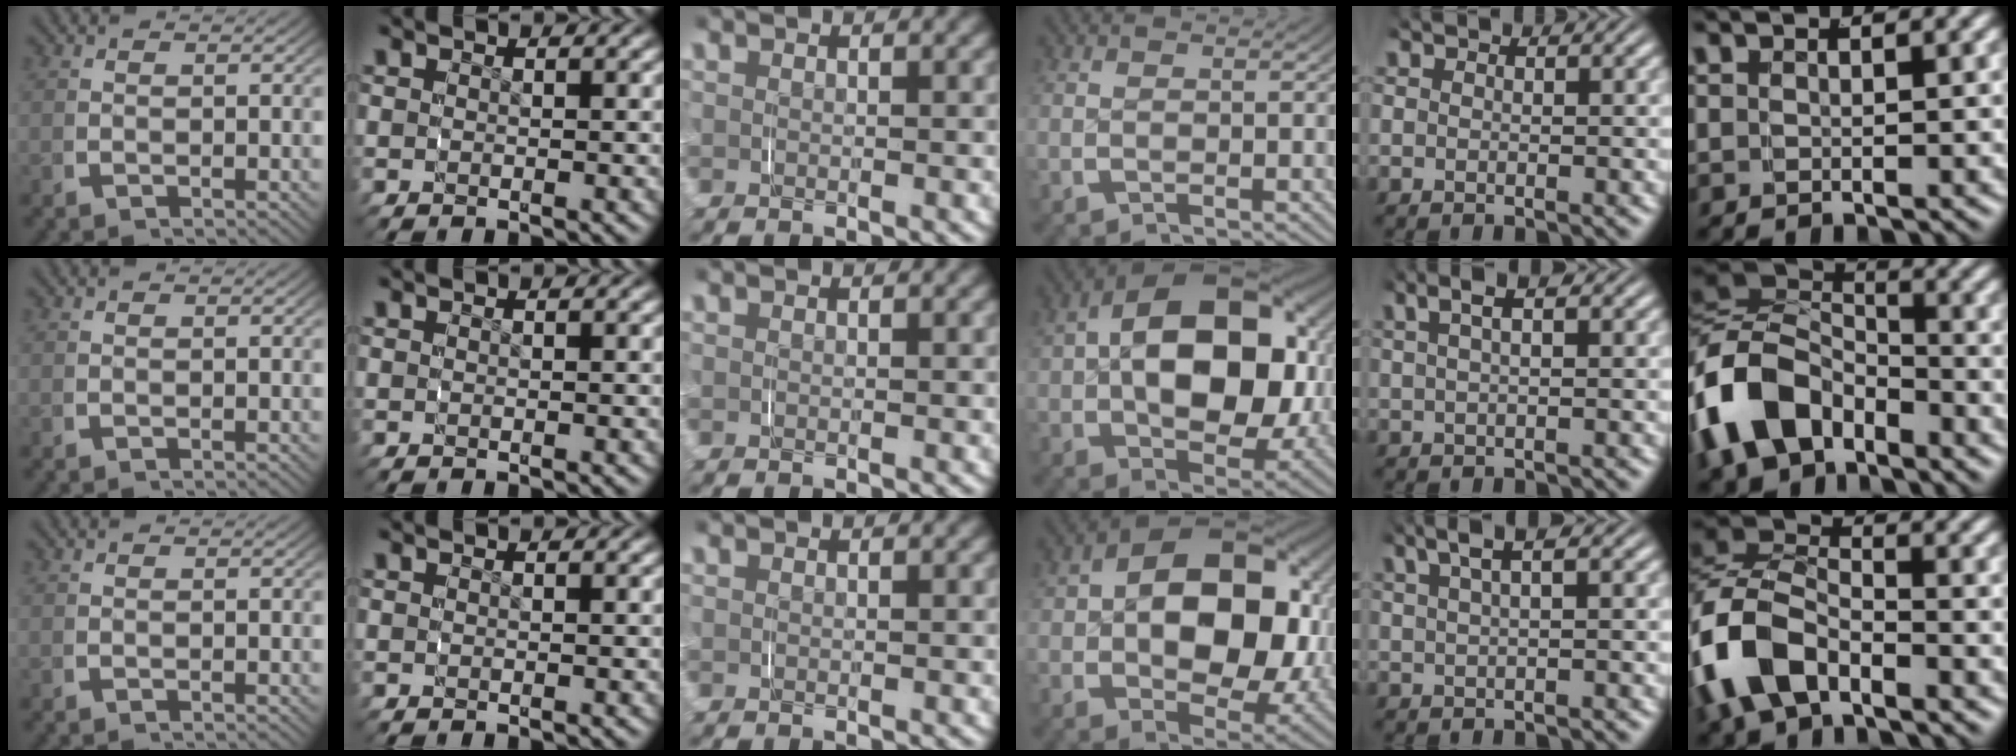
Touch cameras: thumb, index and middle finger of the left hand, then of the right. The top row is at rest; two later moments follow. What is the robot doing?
{"motion": "grasp_and_lifting", "object": "shorts"}